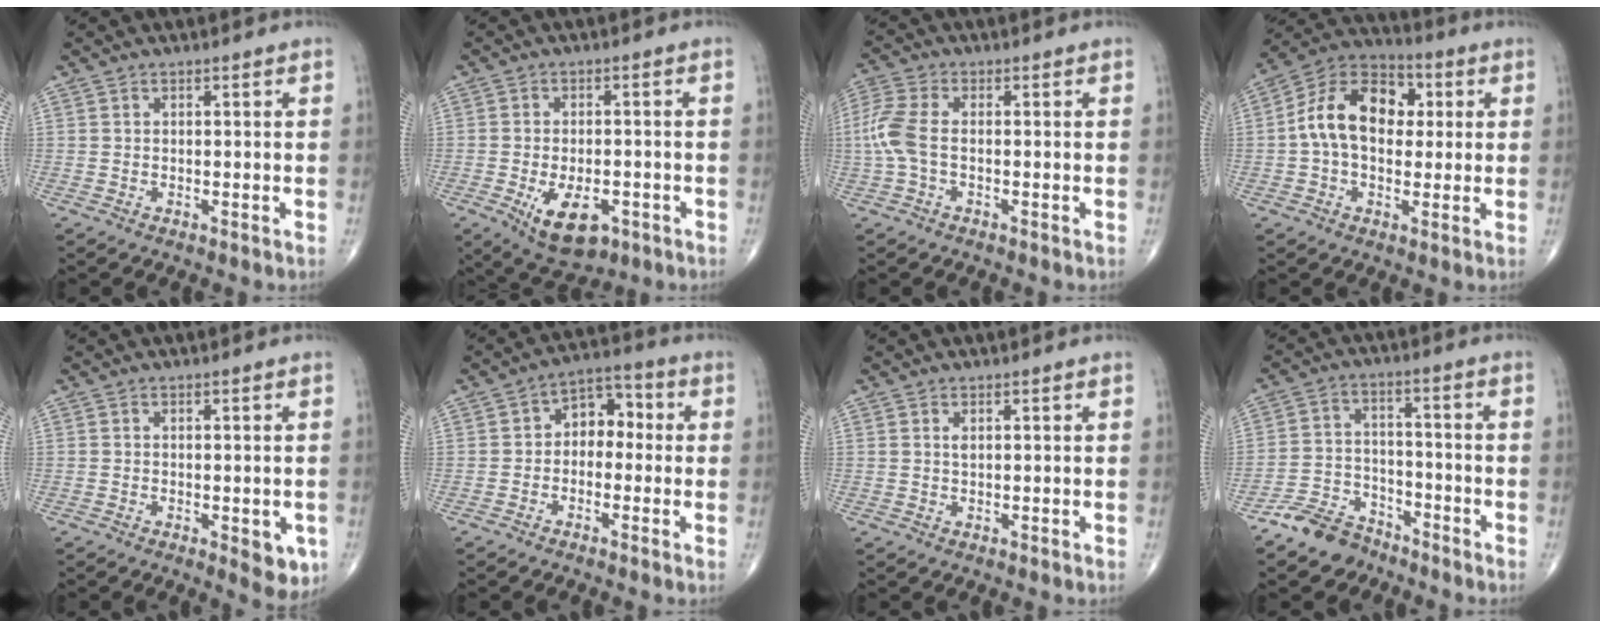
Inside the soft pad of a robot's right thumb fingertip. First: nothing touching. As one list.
[{"total": 9.6, "force": [-3.8, 5.1, 7.2], "torque": [-0.104, 0.004, -0.048]}, {"total": 6.6, "force": [-0.7, 3.3, 5.6], "torque": [-0.160, 0.015, -0.019]}, {"total": 14.6, "force": [1.6, 9.8, 10.7], "torque": [-0.160, 0.030, 0.015]}, {"total": 5.3, "force": [-1.6, 2.2, 4.5], "torque": [-0.036, -0.007, -0.016]}, {"total": 7.0, "force": [-0.3, 5.0, 4.9], "torque": [-0.039, 0.033, -0.023]}, {"total": 0.9, "force": [0.4, 0.4, 0.7], "torque": [-0.012, 0.002, 0.008]}, {"total": 8.3, "force": [-6.6, 4.6, 1.9], "torque": [-0.019, 0.048, -0.131]}]